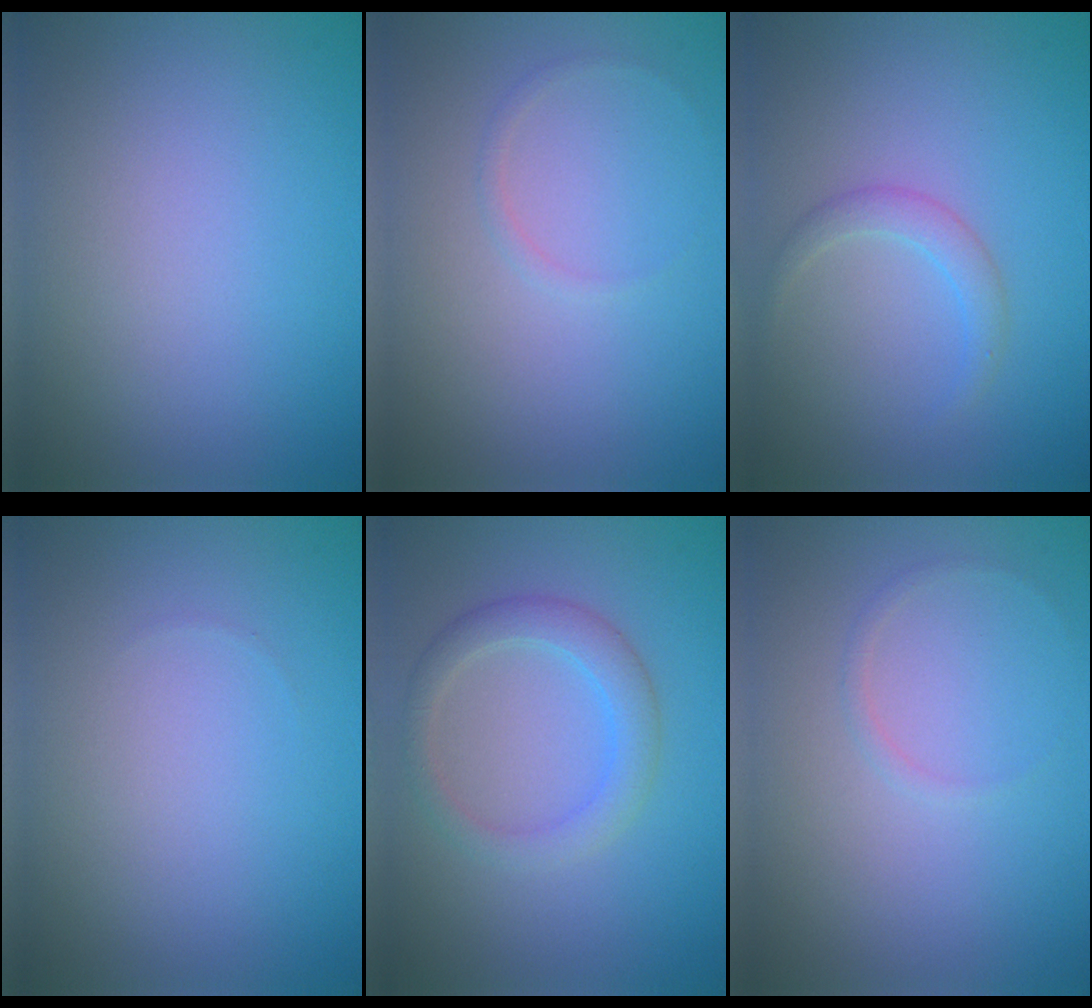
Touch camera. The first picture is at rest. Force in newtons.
{"total": 0.5, "press": 0.5, "slide": 0.1}
{"total": 1.7, "press": 1.7, "slide": 0.1}
{"total": 0.0}
{"total": 3.0, "press": 3.0, "slide": 0.0}
{"total": 0.5, "press": 0.5, "slide": 0.1}